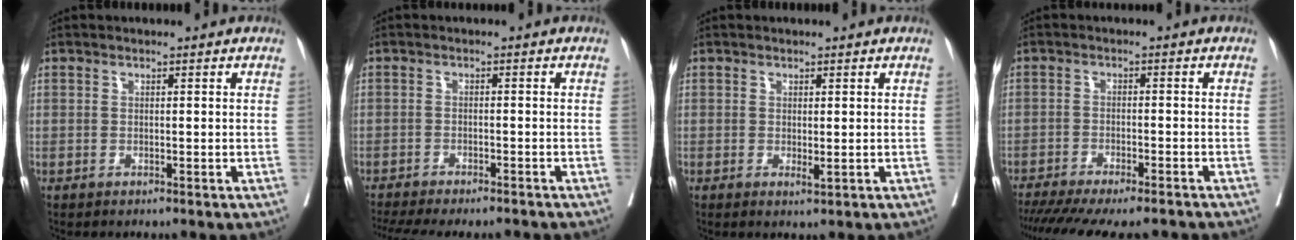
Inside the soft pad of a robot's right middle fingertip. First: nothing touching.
{"total": 13.8, "force": [-12.2, 2.6, 5.8], "torque": [-0.118, -0.017, -0.167]}
{"total": 1.2, "force": [0.0, 0.3, 1.1], "torque": [-0.018, -0.005, 0.003]}
{"total": 17.5, "force": [-15.2, 3.3, 8.2], "torque": [-0.161, -0.032, -0.210]}